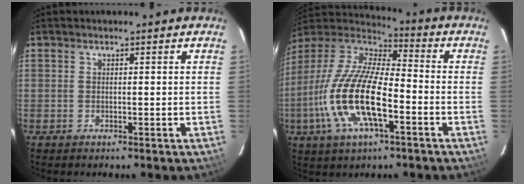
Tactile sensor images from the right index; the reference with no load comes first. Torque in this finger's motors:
{"motor_torque": [1.49, -0.65, 1.05, 0.21]}